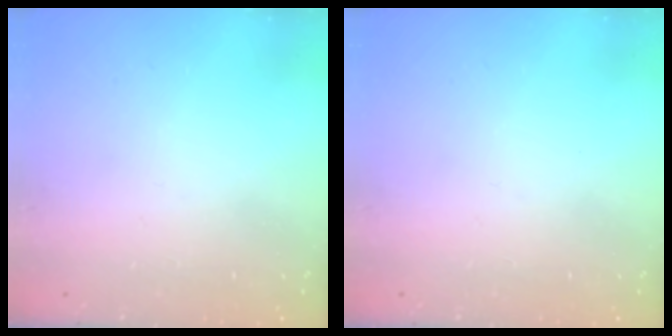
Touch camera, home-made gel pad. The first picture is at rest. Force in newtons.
{"total": 0.0}